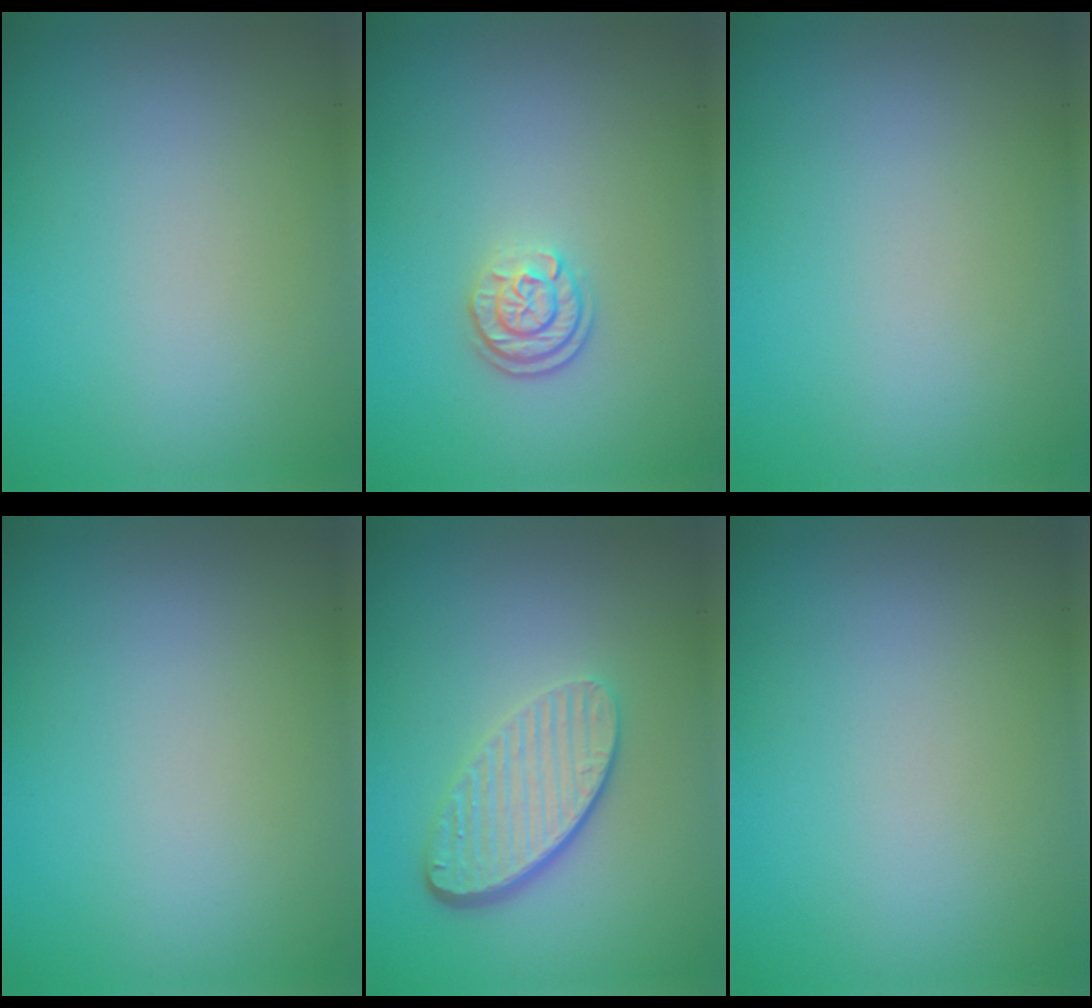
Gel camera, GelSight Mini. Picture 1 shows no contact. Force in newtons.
{"total": 2.3, "press": 1.7, "slide": 1.4}
{"total": 0.0}
{"total": 0.0}
{"total": 4.4, "press": 3.1, "slide": 3.1}
{"total": 0.0}